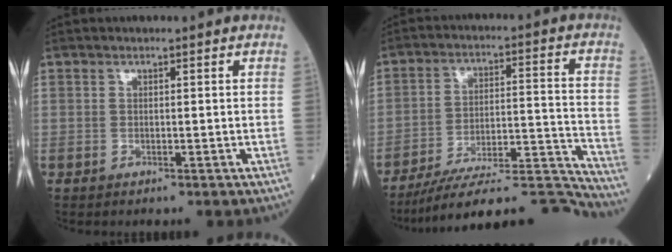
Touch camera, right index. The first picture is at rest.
{"total": 17.5, "force": [-16.8, -0.2, 5.1], "torque": [-0.063, 0.032, -0.259]}